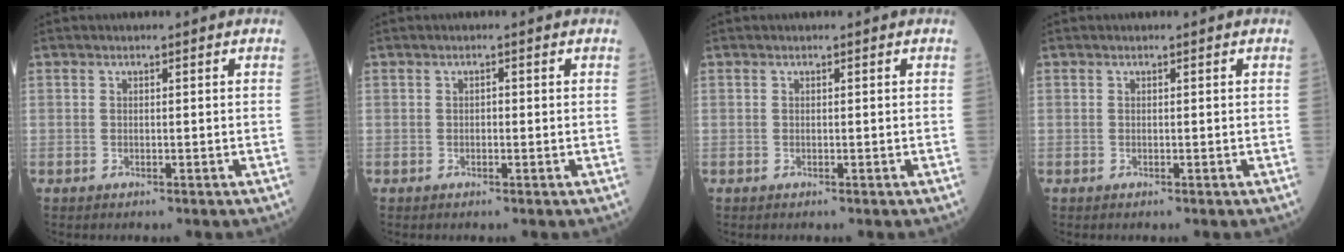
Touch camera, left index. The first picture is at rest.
{"total": 0.5, "force": [0.0, 0.3, 0.4], "torque": [-0.006, 0.002, -0.003]}
{"total": 0.0}
{"total": 0.0}